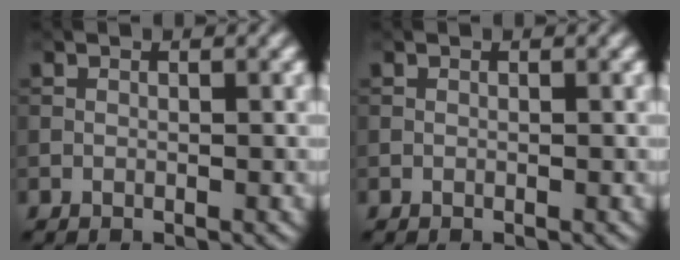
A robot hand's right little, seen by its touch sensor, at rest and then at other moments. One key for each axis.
{"total": 0.0}